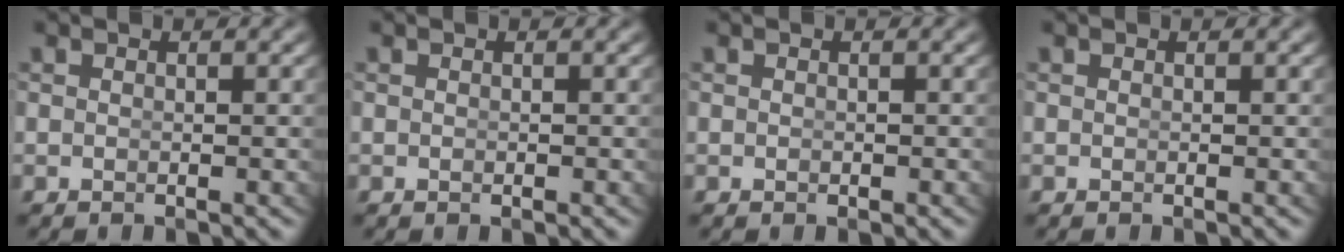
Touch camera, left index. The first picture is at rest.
{"total": 0.0}
{"total": 0.0}
{"total": 0.0}